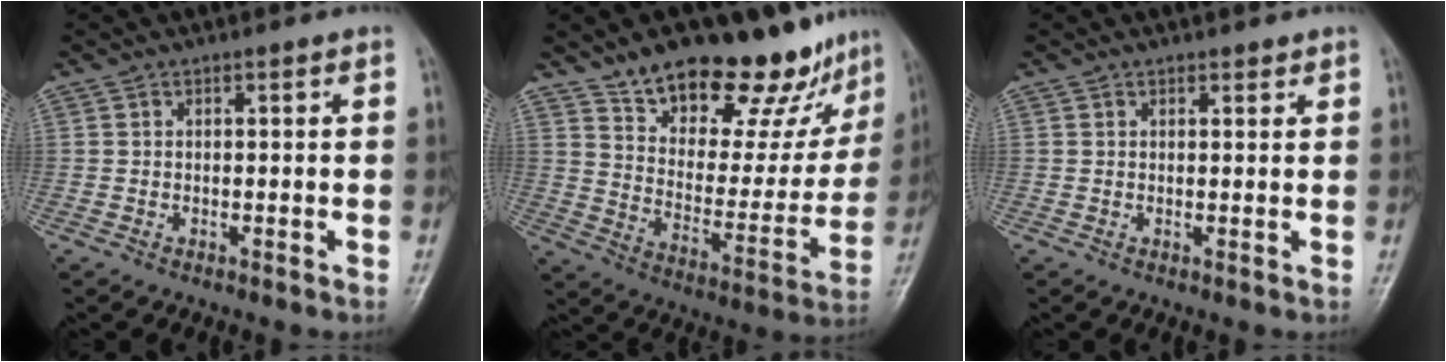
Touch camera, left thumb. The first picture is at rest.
{"total": 23.6, "force": [17.9, 9.6, 12.0], "torque": [-0.122, -0.094, 0.268]}
{"total": 1.1, "force": [1.0, 0.4, 0.2], "torque": [0.000, -0.008, 0.013]}